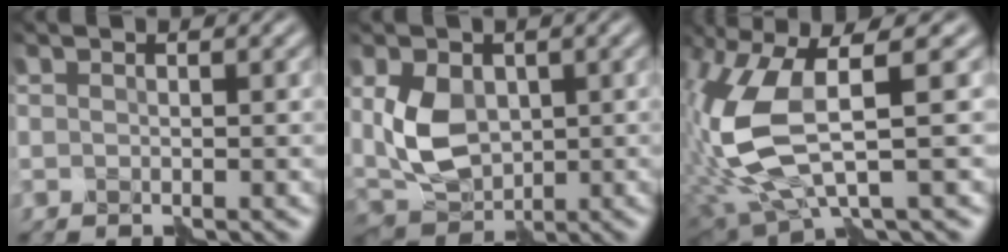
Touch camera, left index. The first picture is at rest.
{"total": 5.3, "force": [0.5, 3.7, 3.8], "torque": [-0.075, -0.002, 0.012]}
{"total": 9.4, "force": [0.8, 3.2, 8.8], "torque": [-0.219, -0.009, 0.018]}